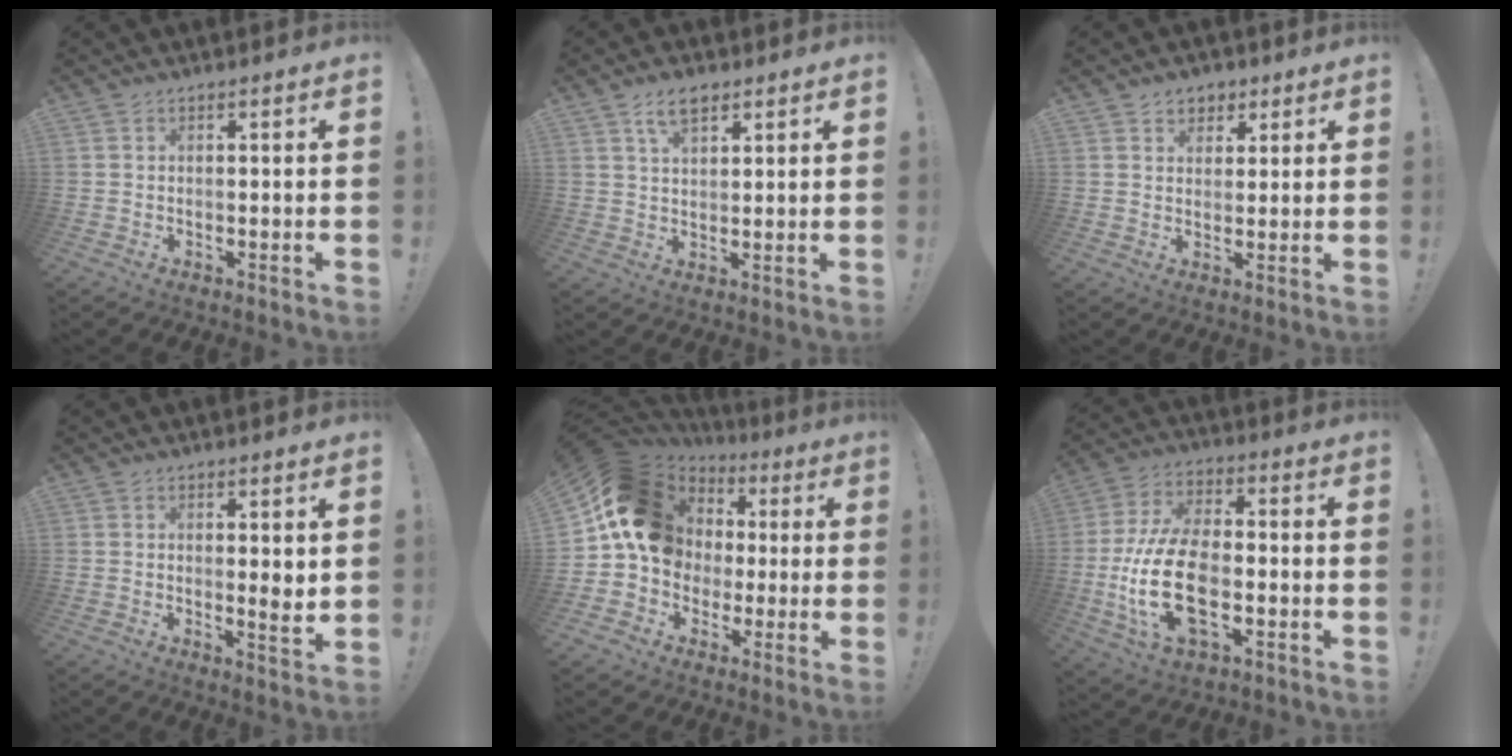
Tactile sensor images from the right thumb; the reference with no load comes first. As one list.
[{"total": 6.1, "force": [3.6, 3.1, 3.8], "torque": [-0.064, -0.007, 0.065]}, {"total": 4.6, "force": [2.5, 3.8, 0.9], "torque": [-0.005, -0.012, 0.045]}, {"total": 3.3, "force": [1.2, 0.4, 3.0], "torque": [-0.027, -0.019, 0.014]}, {"total": 17.6, "force": [2.4, 14.9, 9.1], "torque": [-0.140, 0.008, 0.064]}, {"total": 20.0, "force": [-4.5, 11.5, 15.8], "torque": [-0.311, 0.011, -0.071]}]